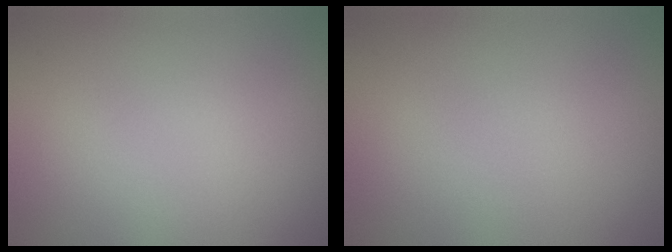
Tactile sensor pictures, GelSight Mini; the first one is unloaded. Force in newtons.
{"total": 0.0}